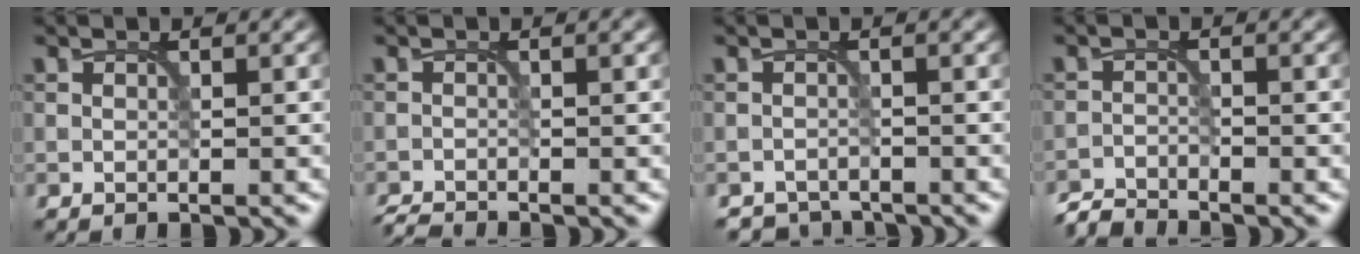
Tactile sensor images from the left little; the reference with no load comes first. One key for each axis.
{"total": 1.7, "fx": -1.5, "fy": 0.2, "fz": 0.7, "tx": -0.009, "ty": -0.006, "tz": -0.037}
{"total": 2.1, "fx": -2.0, "fy": 0.4, "fz": -0.2, "tx": 0.013, "ty": -0.001, "tz": -0.035}
{"total": 2.3, "fx": -2.3, "fy": 0.1, "fz": 0.1, "tx": -0.002, "ty": -0.004, "tz": -0.053}